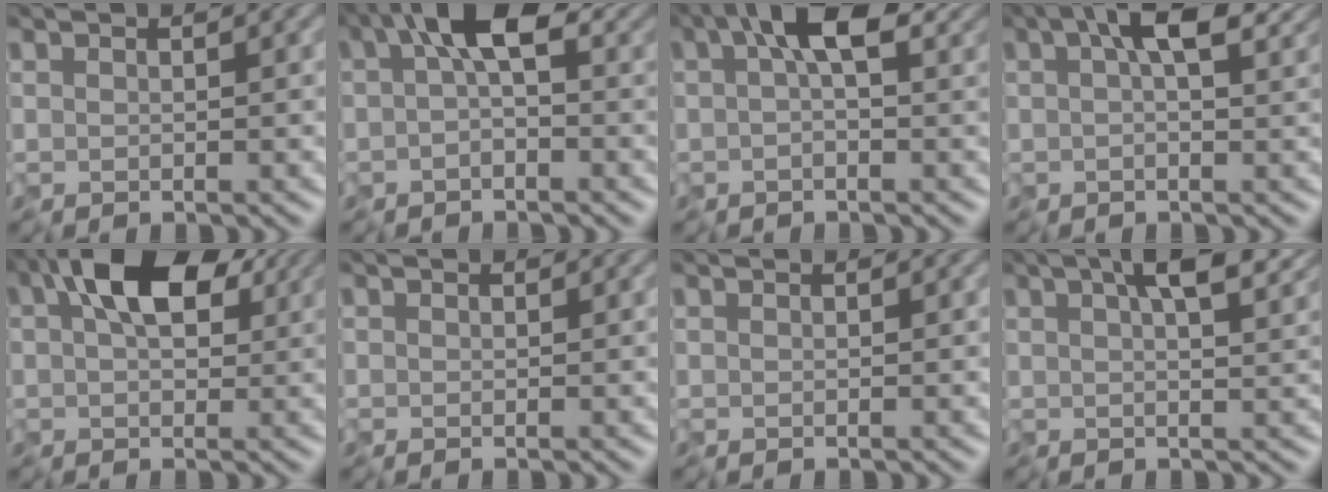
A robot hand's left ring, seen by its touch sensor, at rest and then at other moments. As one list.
[{"total": 5.2, "force": [0.8, 2.6, 4.4], "torque": [-0.077, 0.011, 0.005]}, {"total": 5.8, "force": [1.8, 2.7, 4.8], "torque": [-0.092, 0.010, 0.027]}, {"total": 6.4, "force": [2.6, 2.8, 5.2], "torque": [-0.094, 0.012, 0.039]}, {"total": 8.4, "force": [2.8, 4.9, 6.2], "torque": [-0.116, 0.018, 0.039]}, {"total": 0.0}, {"total": 0.0}, {"total": 7.0, "force": [3.4, 2.7, 5.4], "torque": [-0.077, 0.020, 0.043]}]